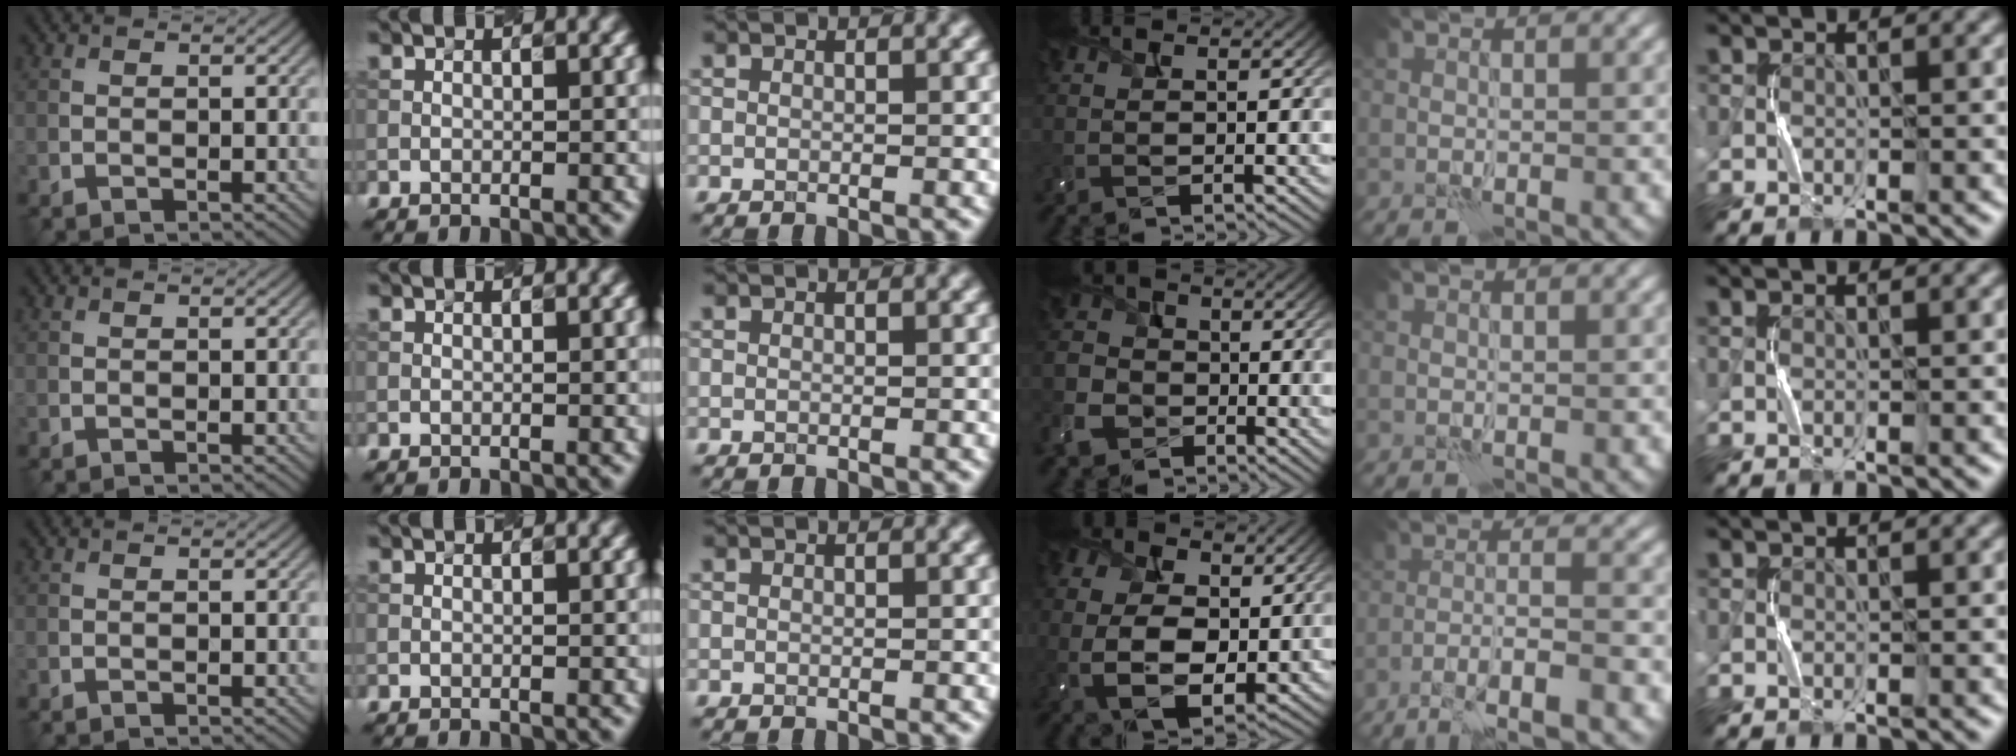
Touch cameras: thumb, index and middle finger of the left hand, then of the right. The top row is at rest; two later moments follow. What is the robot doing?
{"motion": "squeeze", "object": "bubble wrap"}